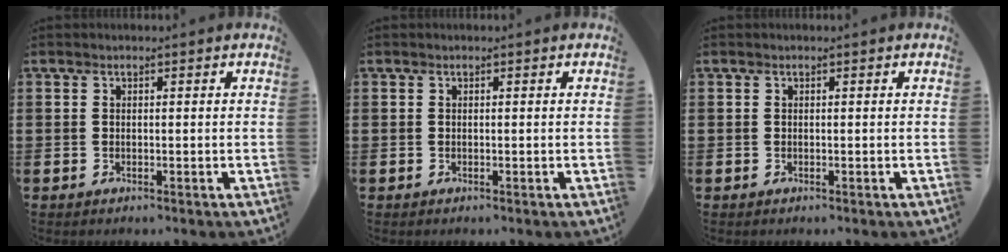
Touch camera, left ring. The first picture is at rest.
{"total": 0.0}
{"total": 0.0}